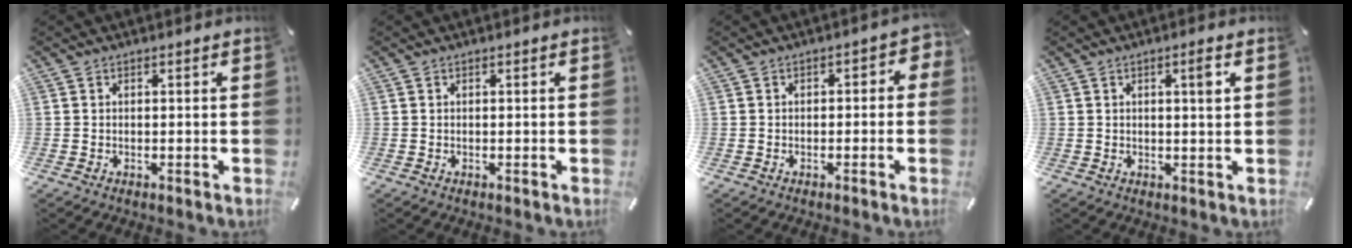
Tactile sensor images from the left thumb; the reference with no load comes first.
{"total": 0.0}
{"total": 2.6, "force": [-1.3, 1.5, 1.6], "torque": [-0.022, 0.010, -0.028]}
{"total": 3.0, "force": [0.9, 0.3, 2.9], "torque": [-0.041, -0.005, 0.008]}